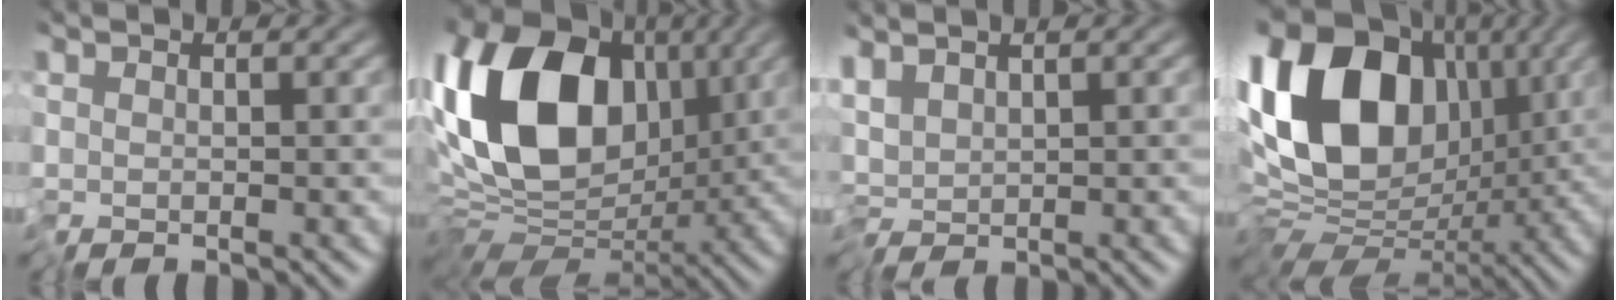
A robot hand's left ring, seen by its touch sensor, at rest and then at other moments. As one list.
[{"total": 13.2, "force": [2.4, 9.0, 9.4], "torque": [-0.170, 0.016, 0.029]}, {"total": 2.2, "force": [0.4, 0.9, 1.9], "torque": [-0.038, 0.006, 0.003]}, {"total": 14.7, "force": [2.9, 10.1, 10.2], "torque": [-0.183, 0.037, 0.031]}]